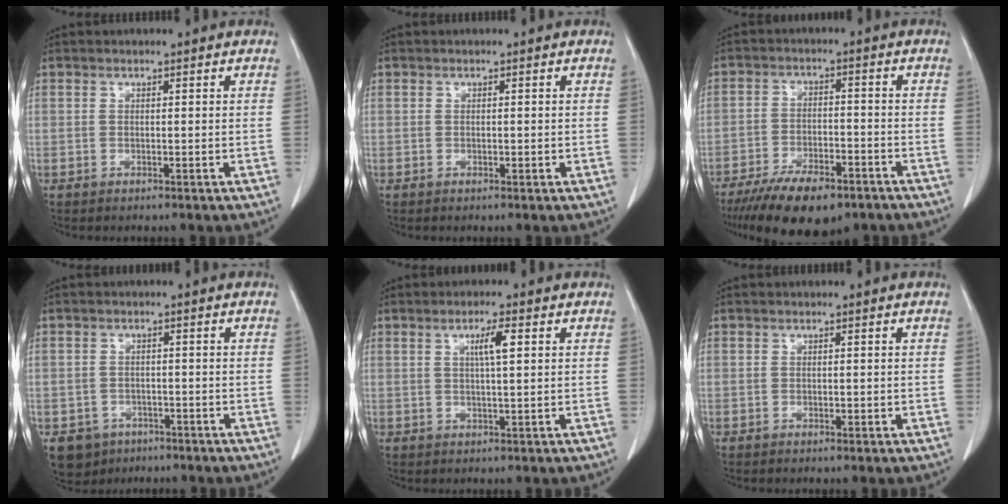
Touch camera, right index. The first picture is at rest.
{"total": 0.8, "force": [-0.2, 0.4, 0.7], "torque": [-0.010, 0.000, -0.001]}
{"total": 12.5, "force": [-9.0, 4.4, 7.5], "torque": [-0.122, -0.011, -0.145]}
{"total": 5.1, "force": [-3.0, 4.1, 0.6], "torque": [-0.010, 0.007, -0.040]}
{"total": 3.5, "force": [1.1, 0.1, 3.3], "torque": [-0.057, 0.001, 0.017]}
{"total": 1.0, "force": [-0.2, 0.5, 0.8], "torque": [-0.010, 0.000, -0.001]}